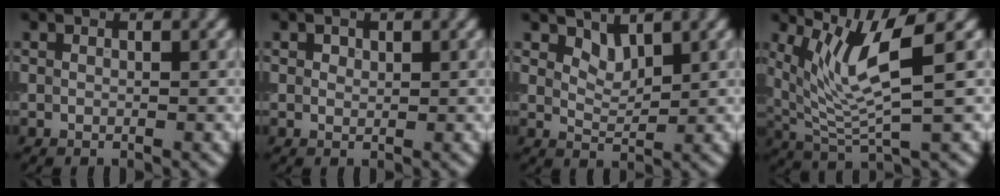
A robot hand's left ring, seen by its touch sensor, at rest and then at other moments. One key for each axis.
{"total": 0.7, "fx": 0.4, "fy": 0.5, "fz": 0.2, "tx": -0.003, "ty": -0.002, "tz": 0.007}
{"total": 1.9, "fx": 1.6, "fy": 0.7, "fz": 0.8, "tx": -0.017, "ty": -0.008, "tz": 0.031}
{"total": 5.8, "fx": 2.6, "fy": 1.1, "fz": 5.1, "tx": -0.110, "ty": -0.007, "tz": 0.057}